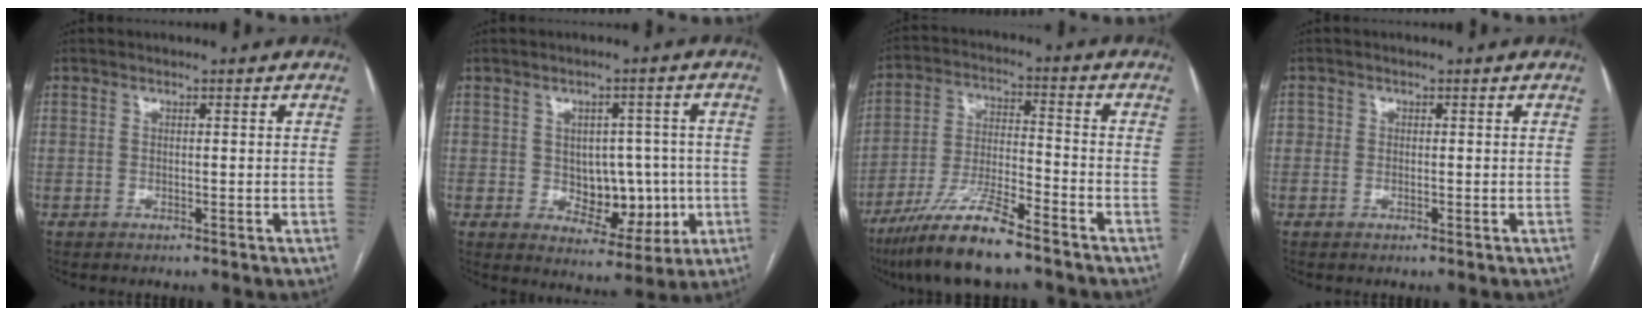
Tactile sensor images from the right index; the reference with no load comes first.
{"total": 8.3, "force": [-0.6, 5.5, 6.2], "torque": [-0.071, 0.013, 0.006]}
{"total": 12.1, "force": [-9.1, 1.4, 7.9], "torque": [-0.155, -0.022, -0.167]}
{"total": 1.3, "force": [-0.2, 1.2, 0.4], "torque": [-0.004, 0.006, -0.003]}